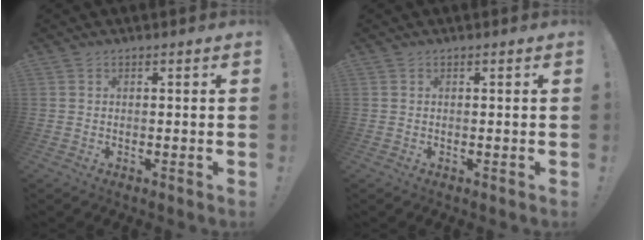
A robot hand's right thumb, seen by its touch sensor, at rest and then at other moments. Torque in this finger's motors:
{"motor_torque": [0.00, 0.00, -0.14, 0.14, 0.06]}